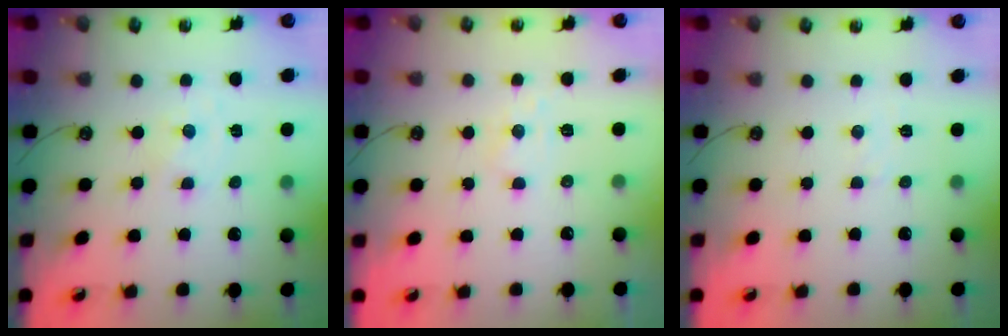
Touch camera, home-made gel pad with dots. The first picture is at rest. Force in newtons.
{"total": 4.8, "press": 4.7, "slide": 0.6}
{"total": 2.5, "press": 2.4, "slide": 0.4}